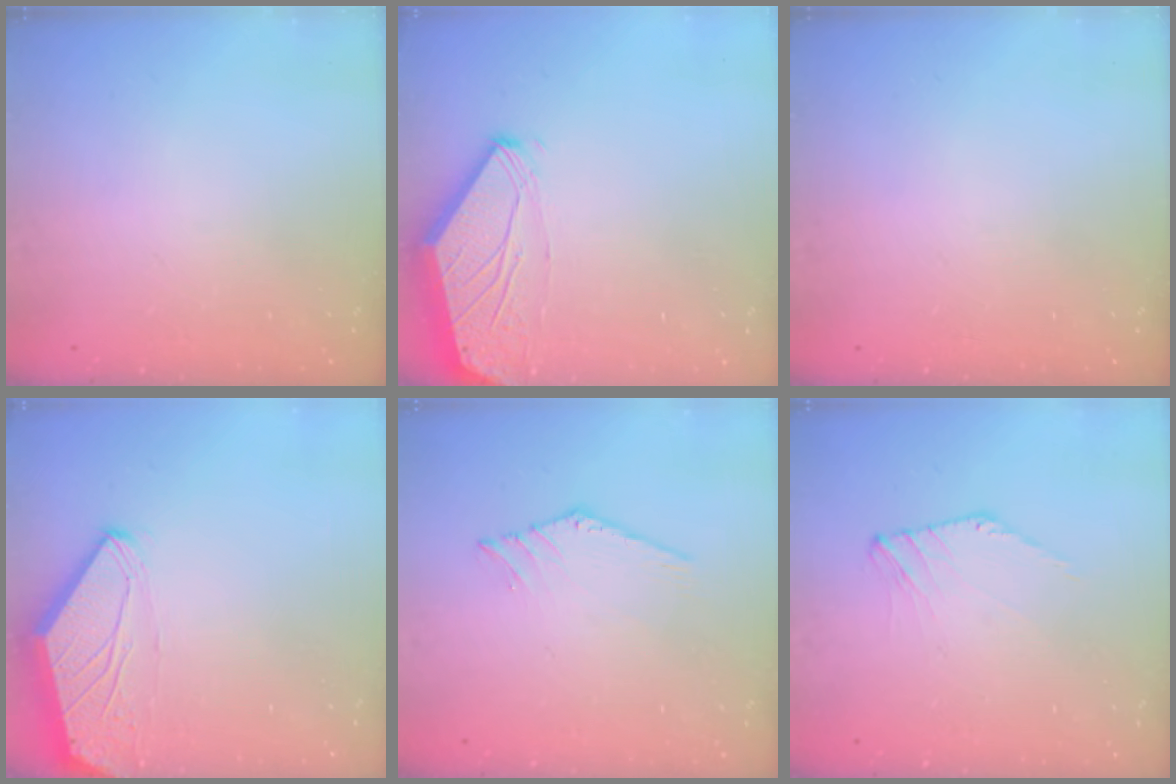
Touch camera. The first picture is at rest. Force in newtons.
{"total": 0.0}
{"total": 0.0}
{"total": 0.0}
{"total": 0.0}
{"total": 3.1, "press": 3.0, "slide": 0.8}